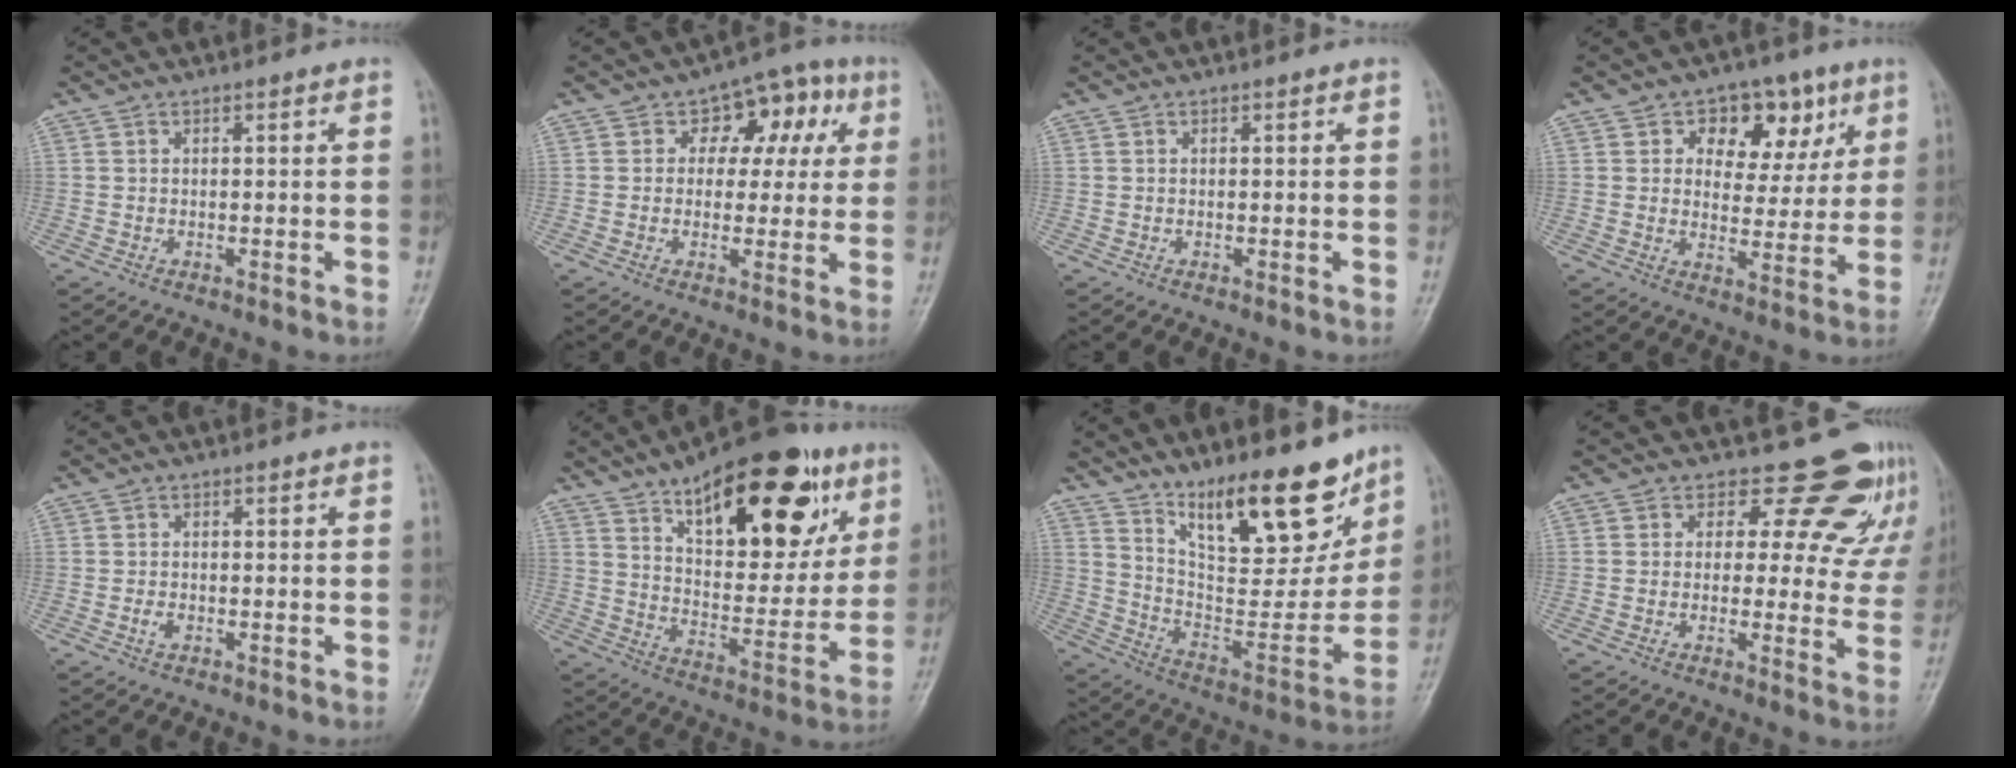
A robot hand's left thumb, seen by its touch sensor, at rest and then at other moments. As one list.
[{"total": 9.7, "force": [2.5, 6.9, 6.3], "torque": [-0.027, 0.018, 0.027]}, {"total": 0.0}, {"total": 11.7, "force": [5.0, 8.1, 6.9], "torque": [-0.042, -0.011, 0.070]}, {"total": 1.6, "force": [-0.6, 1.1, 1.0], "torque": [-0.019, 0.005, -0.013]}, {"total": 27.4, "force": [13.9, 12.2, 20.2], "torque": [-0.251, -0.034, 0.216]}, {"total": 21.0, "force": [13.9, 7.4, 13.9], "torque": [-0.166, -0.084, 0.237]}, {"total": 13.7, "force": [10.9, 7.2, 4.0], "torque": [0.014, -0.059, 0.108]}]